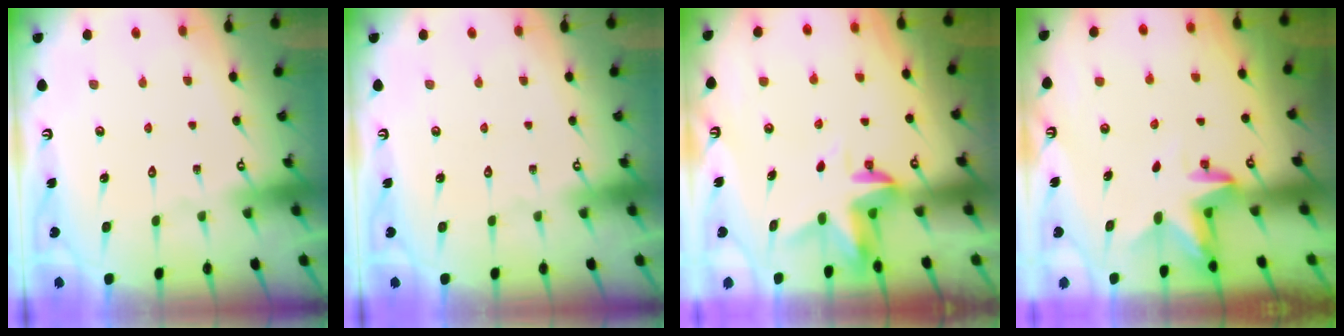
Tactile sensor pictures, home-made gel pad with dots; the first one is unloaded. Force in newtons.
{"total": 0.0}
{"total": 3.2, "press": 3.2, "slide": 0.4}
{"total": 3.2, "press": 3.2, "slide": 0.2}